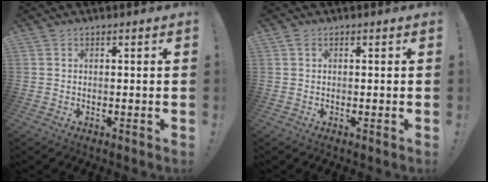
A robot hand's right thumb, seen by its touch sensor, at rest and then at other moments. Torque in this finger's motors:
{"motor_torque": [-0.14, -0.48, 0.07, -0.07, 0.00]}